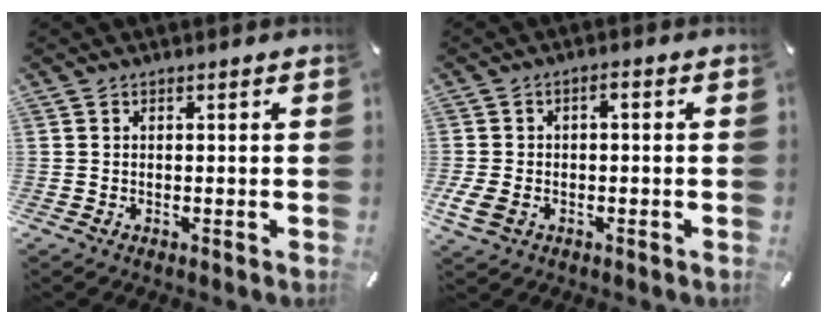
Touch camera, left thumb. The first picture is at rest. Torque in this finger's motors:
{"motor_torque": [0.52, 1.54, 0.26, -0.17, 0.19]}